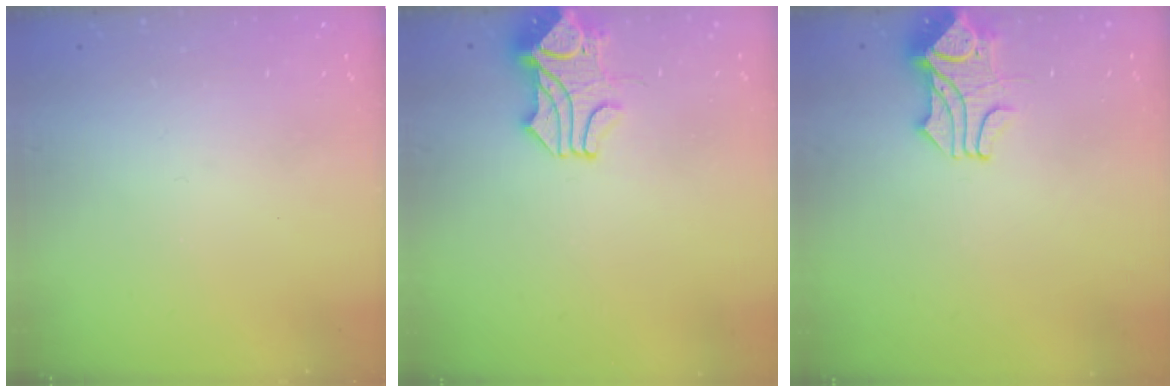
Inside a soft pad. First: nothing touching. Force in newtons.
{"total": 2.2, "press": 2.0, "slide": 1.0}
{"total": 1.7, "press": 1.3, "slide": 1.2}